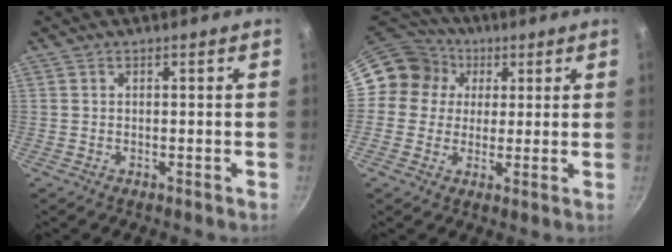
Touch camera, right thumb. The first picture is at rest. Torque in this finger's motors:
{"motor_torque": [-0.14, 0.37, 0.26, -0.25, 0.27]}